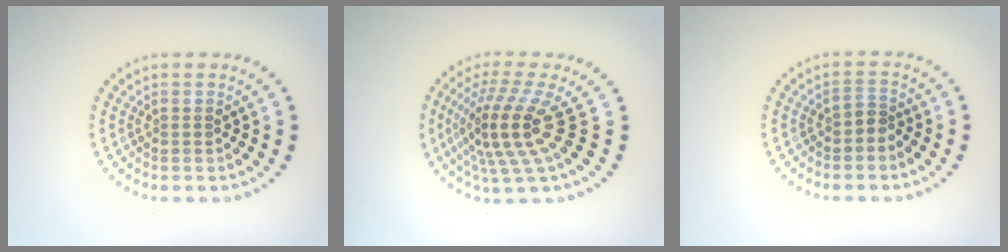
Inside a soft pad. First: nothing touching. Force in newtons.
{"total": 5.2, "press": 3.7, "slide": 3.7}
{"total": 1.3, "press": 1.0, "slide": 0.8}